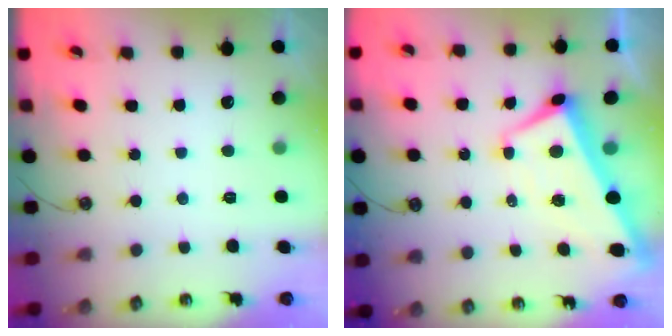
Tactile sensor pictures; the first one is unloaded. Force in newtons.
{"total": 6.1, "press": 6.0, "slide": 0.9}